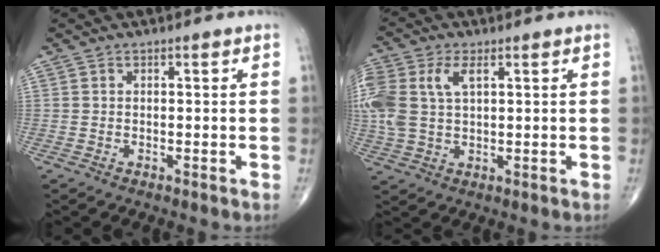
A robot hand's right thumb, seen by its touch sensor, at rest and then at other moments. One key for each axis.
{"total": 12.1, "fx": 3.3, "fy": 7.0, "fz": 9.4, "tx": -0.248, "ty": 0.013, "tz": 0.068}